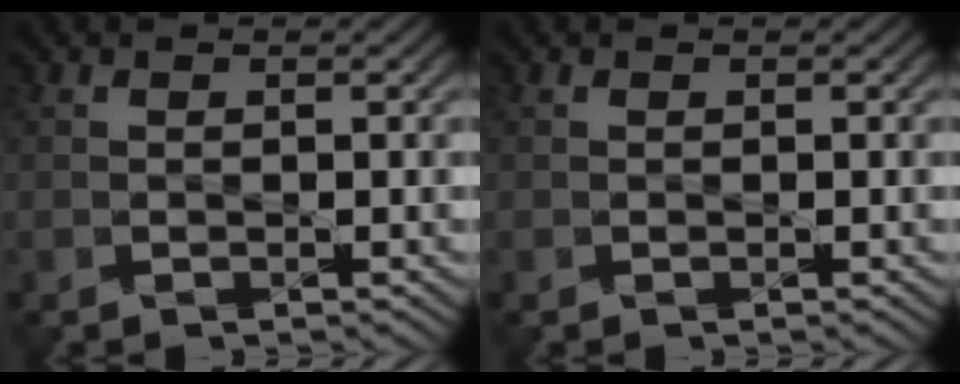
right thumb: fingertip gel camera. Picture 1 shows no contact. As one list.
[{"total": 0.0}]